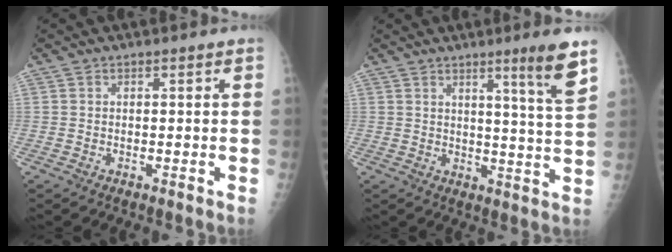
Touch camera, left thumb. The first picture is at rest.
{"total": 8.6, "force": [5.1, -0.7, 6.9], "torque": [-0.095, -0.041, 0.074]}